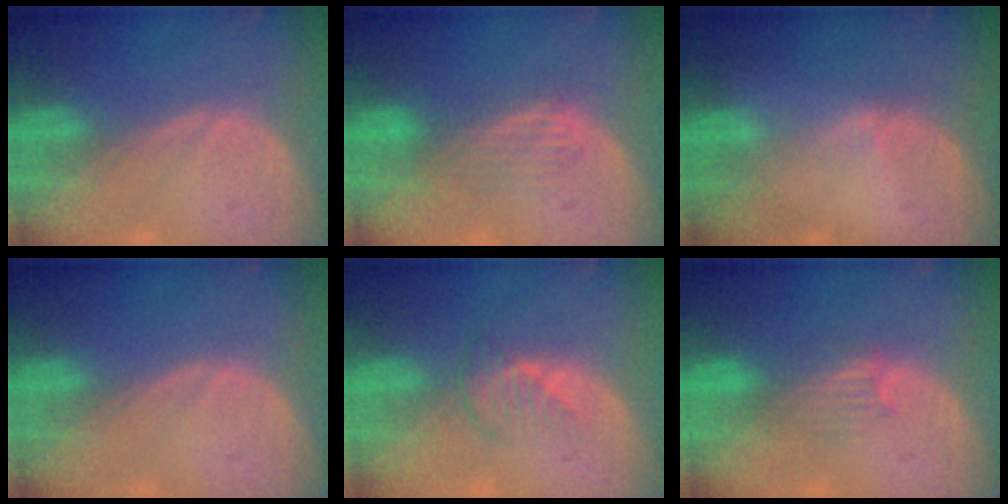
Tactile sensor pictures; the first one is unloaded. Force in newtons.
{"total": 3.6, "press": 3.2, "slide": 1.7}
{"total": 0.8, "press": 0.8, "slide": 0.2}
{"total": 0.0}
{"total": 2.7, "press": 2.6, "slide": 0.5}
{"total": 3.2, "press": 3.1, "slide": 1.0}